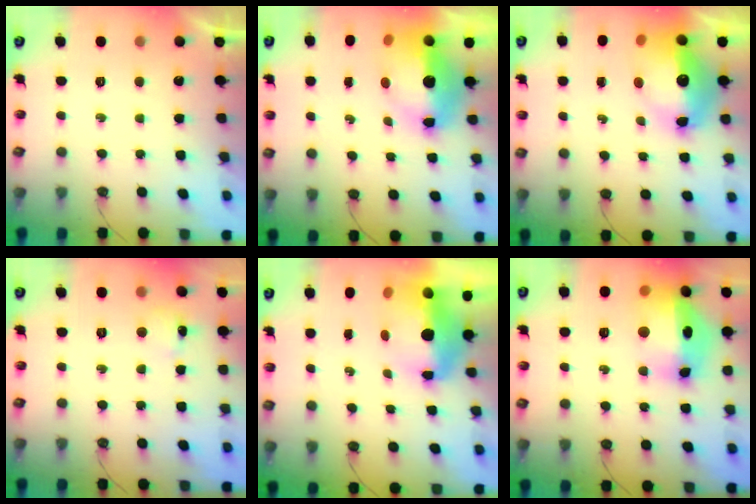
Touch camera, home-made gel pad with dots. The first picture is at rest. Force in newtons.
{"total": 12.5, "press": 12.4, "slide": 1.1}
{"total": 16.6, "press": 16.5, "slide": 1.7}
{"total": 4.4, "press": 4.4, "slide": 0.3}
{"total": 9.0, "press": 9.0, "slide": 1.0}
{"total": 17.5, "press": 17.4, "slide": 1.6}